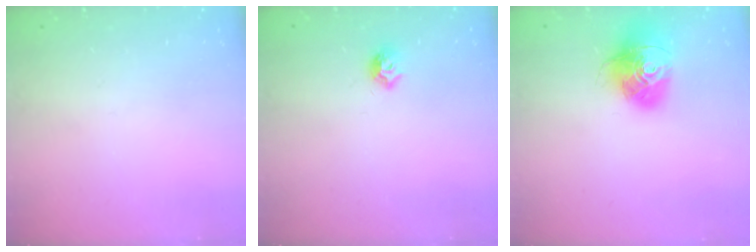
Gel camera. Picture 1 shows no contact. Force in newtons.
{"total": 6.3, "press": 6.3, "slide": 0.1}
{"total": 16.9, "press": 16.9, "slide": 1.7}